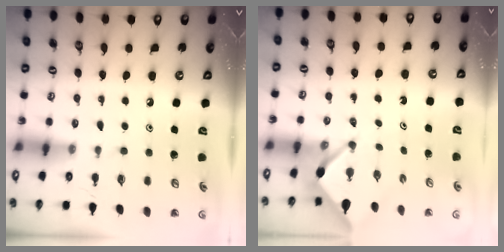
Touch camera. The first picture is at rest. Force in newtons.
{"total": 2.7, "press": 2.6, "slide": 0.3}